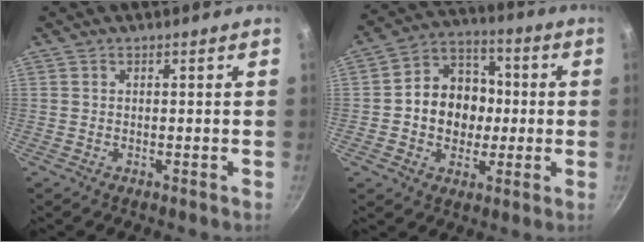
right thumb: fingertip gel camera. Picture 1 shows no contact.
{"total": 13.4, "force": [-0.5, 11.2, 7.4], "torque": [-0.077, 0.024, -0.022]}